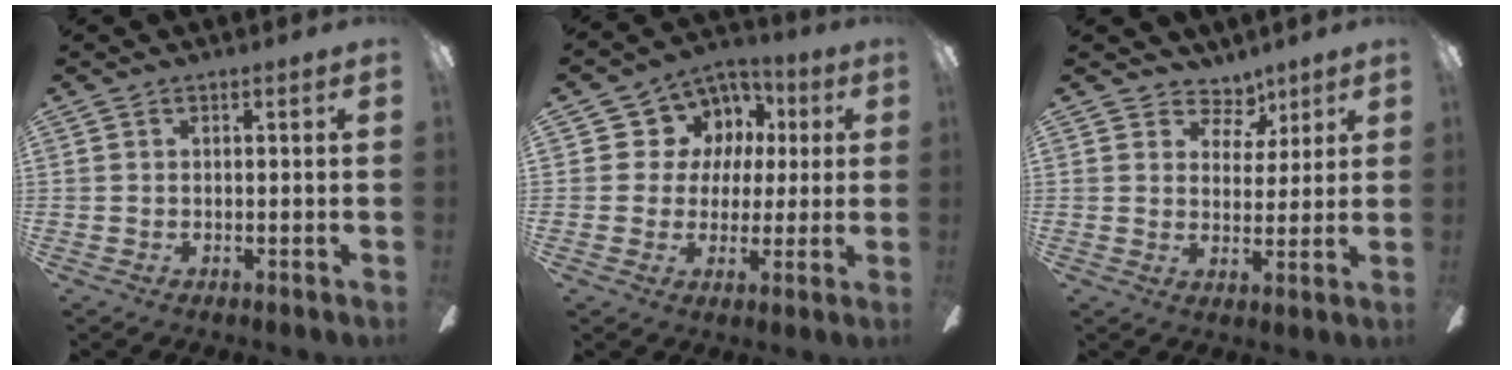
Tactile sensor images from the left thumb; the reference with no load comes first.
{"total": 9.4, "force": [2.4, 8.9, 1.8], "torque": [-0.036, -0.002, 0.049]}
{"total": 6.6, "force": [4.7, 4.2, 2.0], "torque": [-0.017, -0.031, 0.083]}